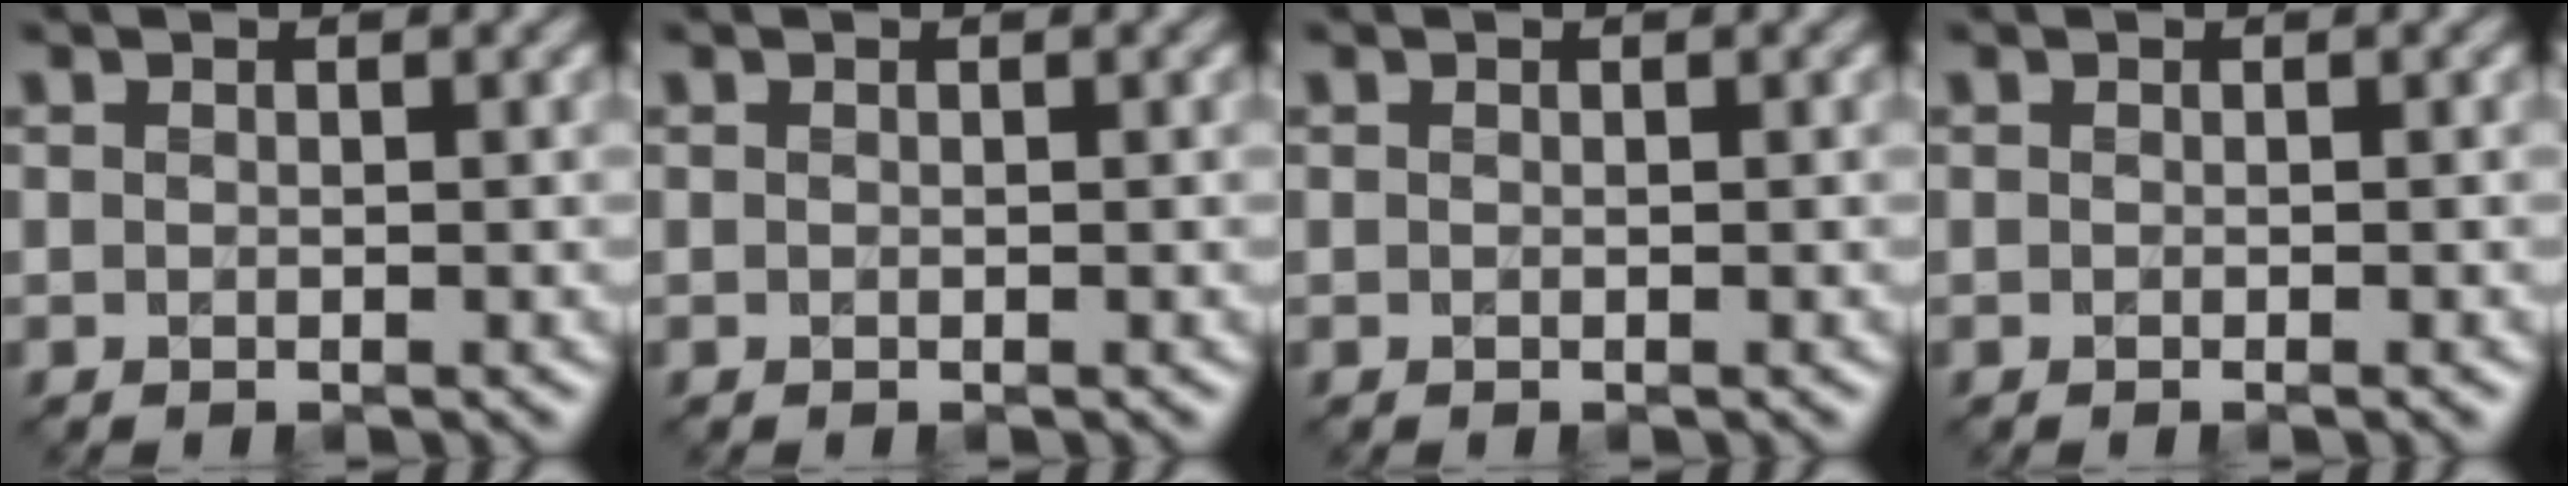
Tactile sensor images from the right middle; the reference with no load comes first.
{"total": 0.0}
{"total": 0.0}
{"total": 0.7, "force": [-0.3, 0.1, 0.6], "torque": [-0.006, -0.002, -0.005]}